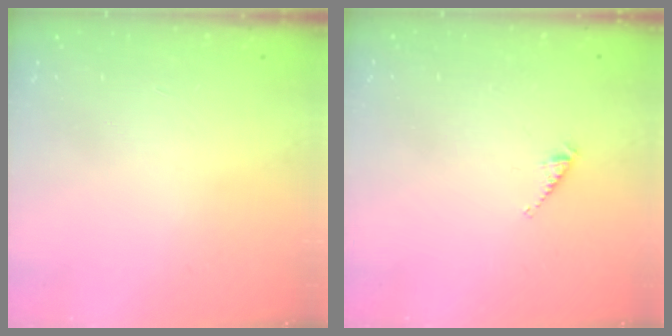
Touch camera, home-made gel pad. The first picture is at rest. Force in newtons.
{"total": 2.9, "press": 2.9, "slide": 0.6}